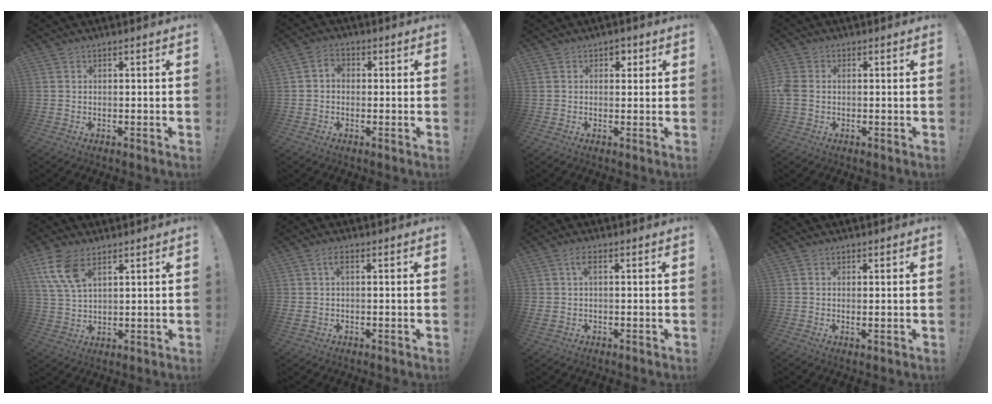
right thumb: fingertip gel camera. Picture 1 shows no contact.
{"total": 3.4, "force": [-0.7, 2.7, 1.9], "torque": [-0.029, 0.007, -0.012]}
{"total": 2.5, "force": [1.1, 1.9, 1.3], "torque": [-0.010, -0.001, 0.015]}
{"total": 4.1, "force": [-0.3, 3.1, 2.7], "torque": [-0.071, 0.001, -0.005]}
{"total": 10.4, "force": [5.5, 5.5, 6.9], "torque": [-0.135, -0.018, 0.103]}
{"total": 2.7, "force": [0.5, 0.9, 2.6], "torque": [-0.052, 0.007, 0.008]}
{"total": 3.4, "force": [0.8, 1.2, 3.1], "torque": [-0.055, 0.004, 0.013]}
{"total": 1.1, "force": [0.7, 0.1, 0.9], "torque": [-0.010, -0.004, 0.012]}